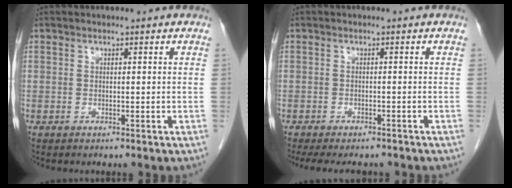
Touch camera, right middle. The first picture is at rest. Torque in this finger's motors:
{"motor_torque": [0.08, -0.05, 0.03, 0.04]}